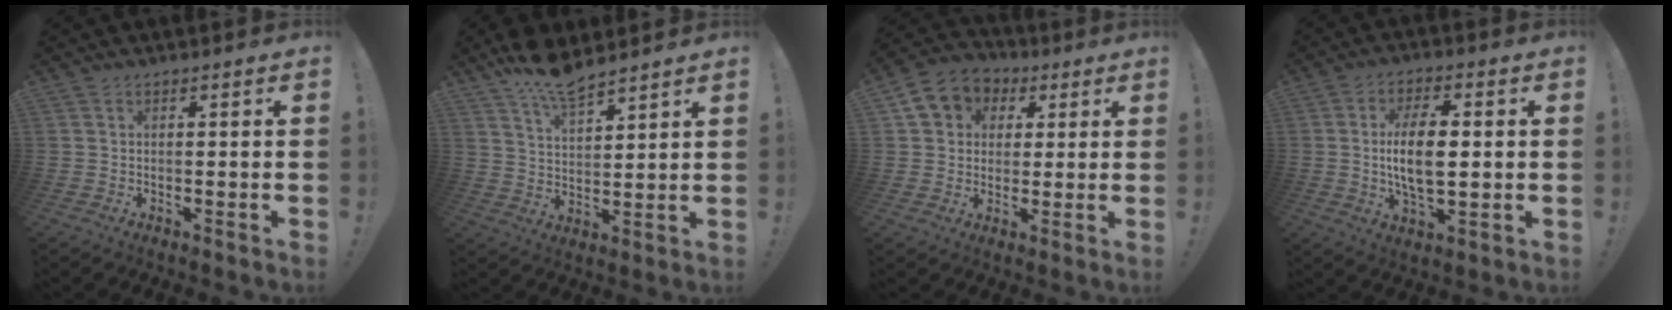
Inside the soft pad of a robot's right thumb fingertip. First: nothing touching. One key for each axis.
{"total": 9.4, "fx": 7.8, "fy": 2.5, "fz": 4.6, "tx": -0.079, "ty": -0.051, "tz": 0.143}
{"total": 9.6, "fx": 3.1, "fy": 8.4, "fz": 3.5, "tx": -0.046, "ty": -0.010, "tz": 0.065}
{"total": 12.3, "fx": 0.7, "fy": 5.6, "fz": 10.9, "tx": -0.204, "ty": -0.005, "tz": 0.005}